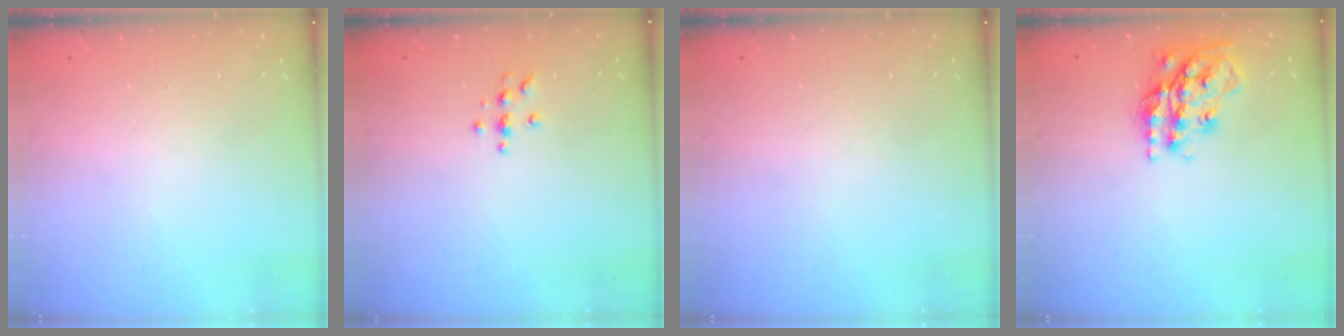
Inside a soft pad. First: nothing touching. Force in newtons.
{"total": 3.8, "press": 3.7, "slide": 0.5}
{"total": 0.0}
{"total": 18.7, "press": 18.6, "slide": 1.5}